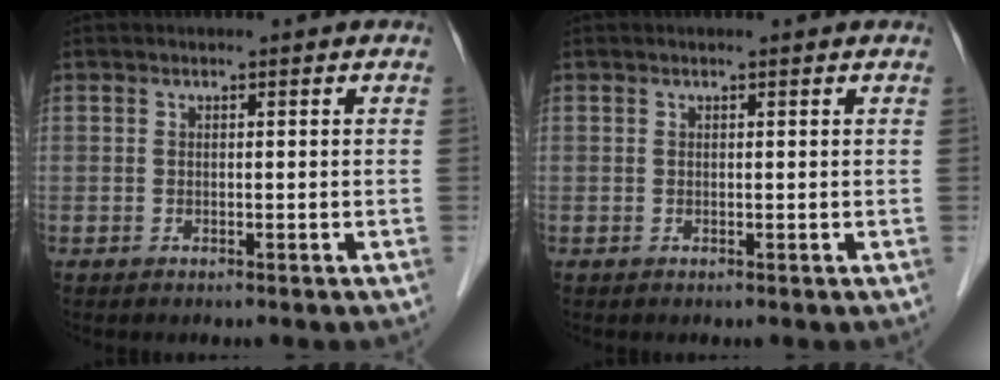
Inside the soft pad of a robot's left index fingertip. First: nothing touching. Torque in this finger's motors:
{"motor_torque": [0.37, -0.23, 0.01, 0.02]}